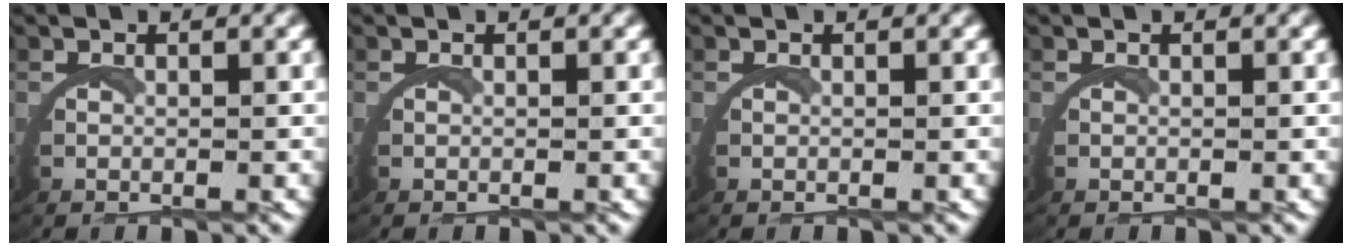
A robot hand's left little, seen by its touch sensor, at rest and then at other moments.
{"total": 0.0}
{"total": 0.0}
{"total": 0.0}